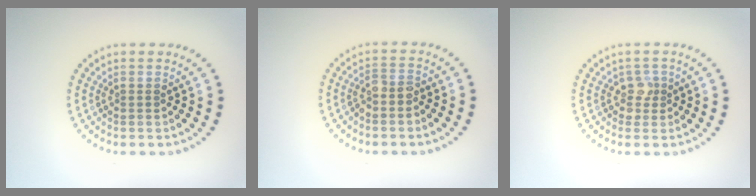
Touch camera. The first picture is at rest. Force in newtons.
{"total": 1.8, "press": 1.6, "slide": 0.9}
{"total": 1.4, "press": 1.1, "slide": 0.9}